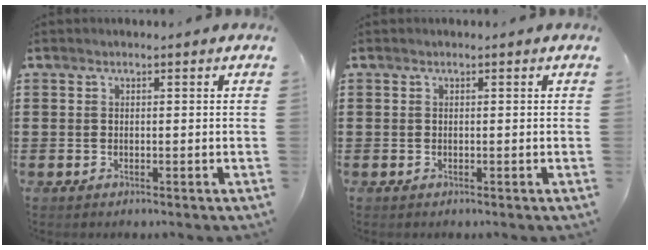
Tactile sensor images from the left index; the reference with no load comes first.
{"total": 0.0}